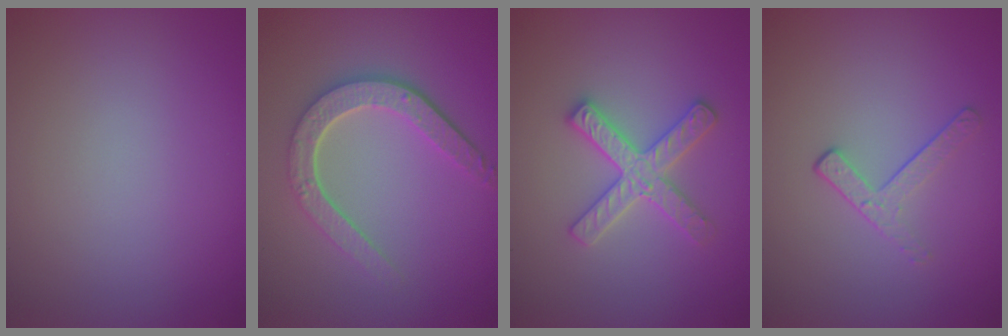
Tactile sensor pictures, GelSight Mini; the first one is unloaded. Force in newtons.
{"total": 4.7, "press": 3.7, "slide": 2.9}
{"total": 3.1, "press": 3.1, "slide": 0.4}
{"total": 1.8, "press": 1.1, "slide": 1.4}